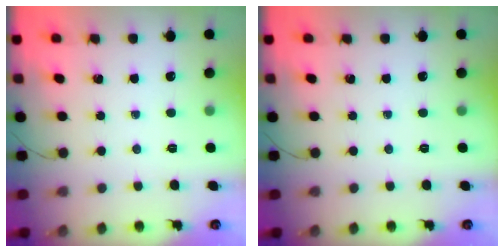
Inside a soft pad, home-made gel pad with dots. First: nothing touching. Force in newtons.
{"total": 0.0}